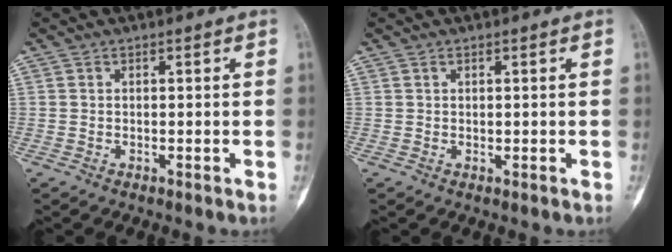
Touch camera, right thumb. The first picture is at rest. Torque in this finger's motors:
{"motor_torque": [-0.19, 0.13, -0.16, 0.07, -0.01]}